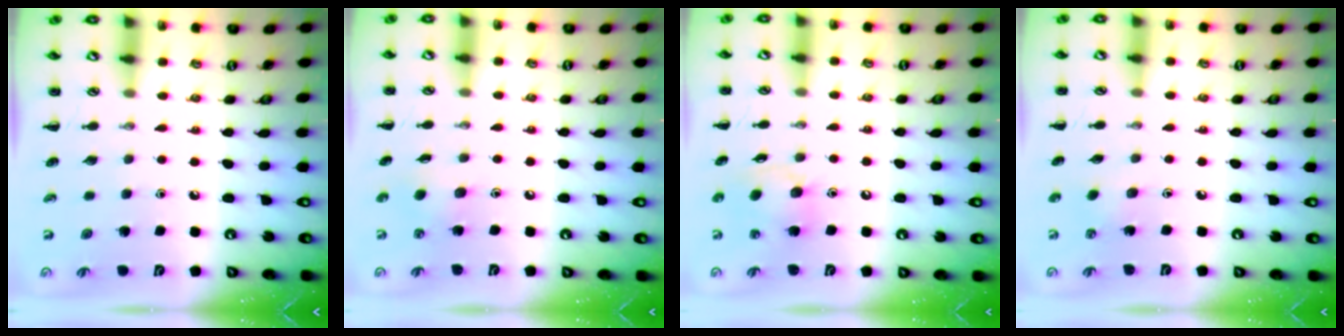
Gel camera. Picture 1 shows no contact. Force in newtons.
{"total": 3.5, "press": 3.4, "slide": 0.7}
{"total": 10.8, "press": 10.6, "slide": 2.4}
{"total": 2.1, "press": 2.0, "slide": 0.6}